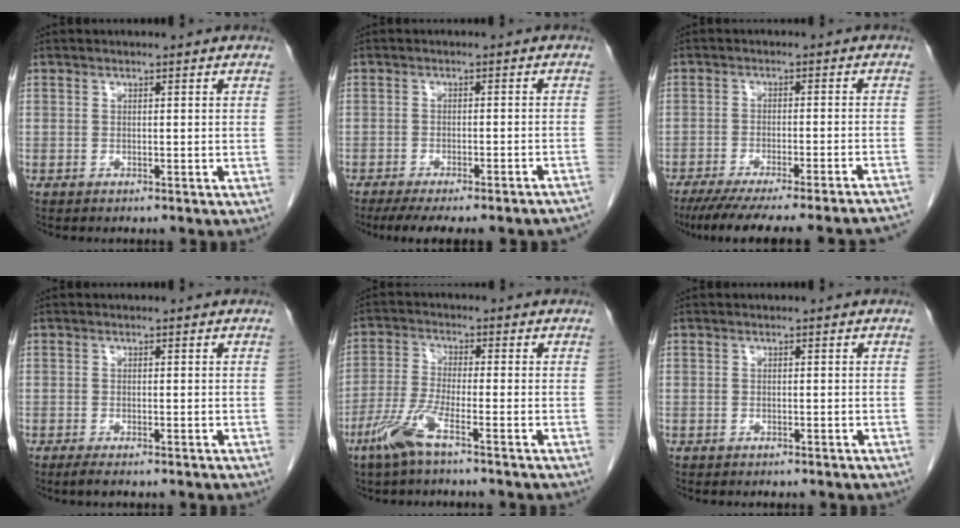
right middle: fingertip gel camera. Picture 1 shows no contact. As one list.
[{"total": 15.4, "force": [-13.6, 1.9, 7.0], "torque": [-0.073, -0.004, -0.165]}, {"total": 23.3, "force": [-21.2, 0.3, 9.7], "torque": [-0.093, -0.039, -0.277]}, {"total": 1.3, "force": [-1.0, 0.1, 0.9], "torque": [-0.025, -0.006, -0.019]}, {"total": 6.4, "force": [-4.0, 0.2, 5.0], "torque": [-0.116, -0.010, -0.086]}, {"total": 0.0}]